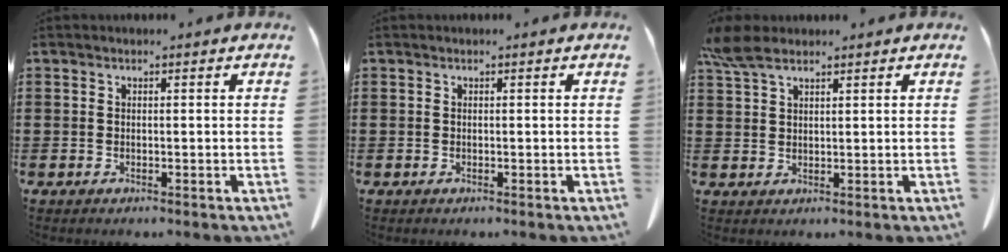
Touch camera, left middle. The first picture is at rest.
{"total": 0.0}
{"total": 4.7, "force": [3.2, 1.8, 2.9], "torque": [-0.074, -0.001, 0.060]}